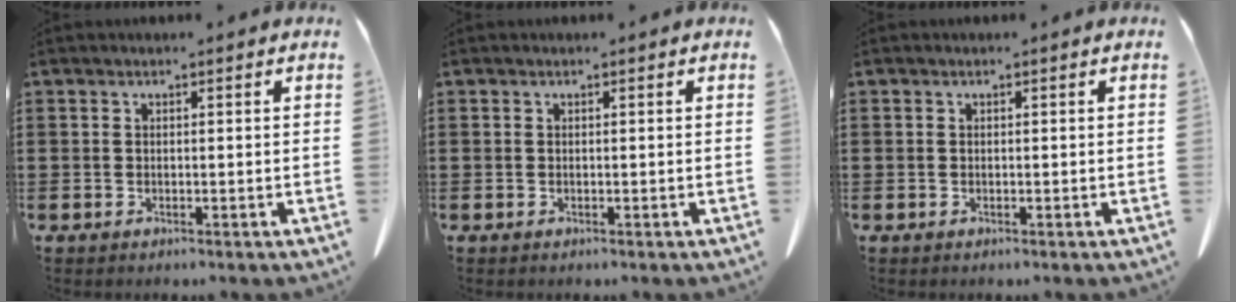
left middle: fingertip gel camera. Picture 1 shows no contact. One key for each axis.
{"total": 0.0}
{"total": 0.0}